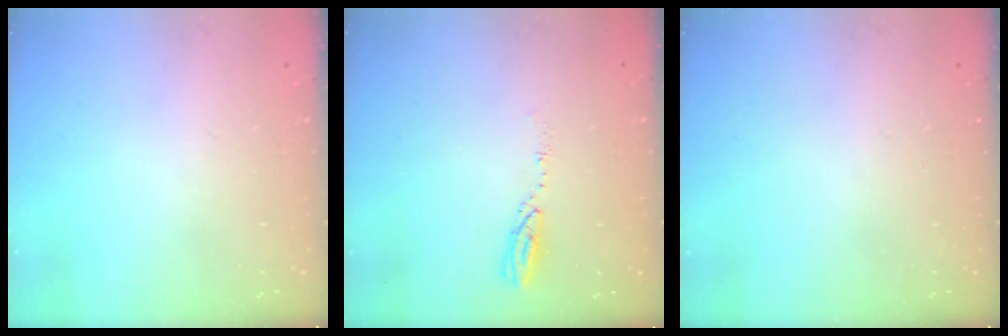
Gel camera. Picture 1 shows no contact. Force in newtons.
{"total": 3.5, "press": 3.5, "slide": 0.3}
{"total": 0.0}